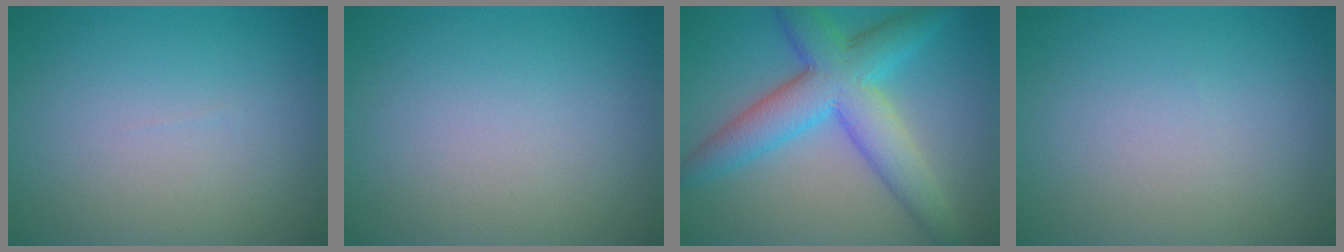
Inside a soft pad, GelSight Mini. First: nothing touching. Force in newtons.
{"total": 0.0}
{"total": 7.7, "press": 7.7, "slide": 0.1}
{"total": 0.0}